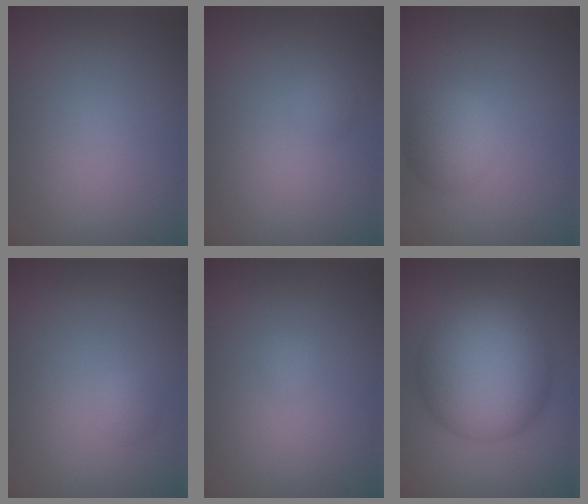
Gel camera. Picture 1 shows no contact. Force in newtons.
{"total": 0.9, "press": 0.9, "slide": 0.1}
{"total": 3.0, "press": 3.0, "slide": 0.1}
{"total": 0.8, "press": 0.8, "slide": 0.0}
{"total": 0.6, "press": 0.6, "slide": 0.0}
{"total": 12.2, "press": 12.1, "slide": 0.2}